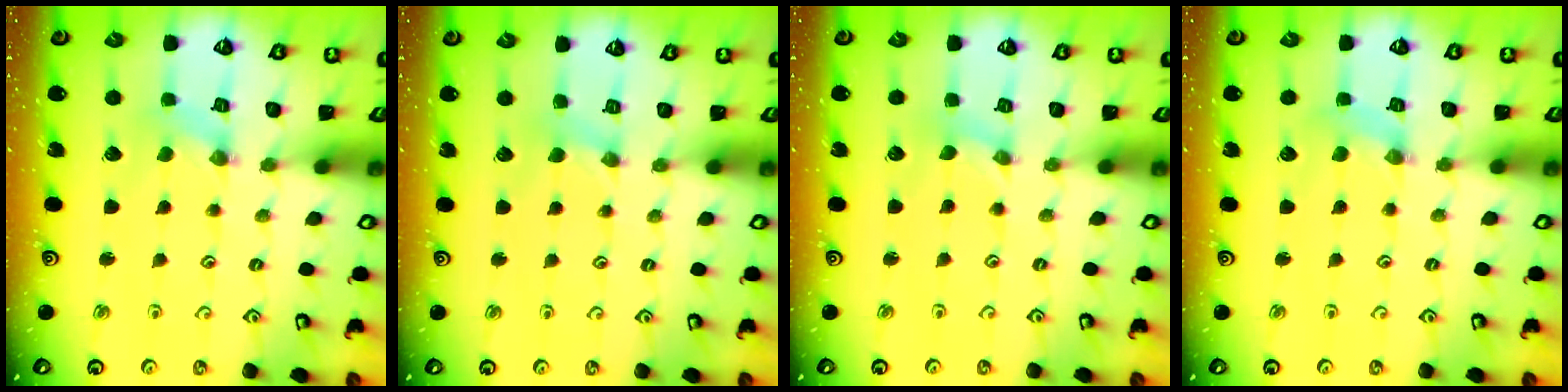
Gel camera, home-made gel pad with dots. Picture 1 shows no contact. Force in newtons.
{"total": 2.3, "press": 2.3, "slide": 0.3}
{"total": 0.0}
{"total": 1.9, "press": 1.9, "slide": 0.3}